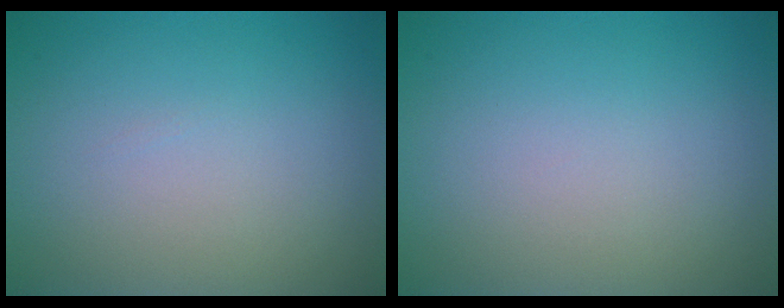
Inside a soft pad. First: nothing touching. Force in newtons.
{"total": 0.0}